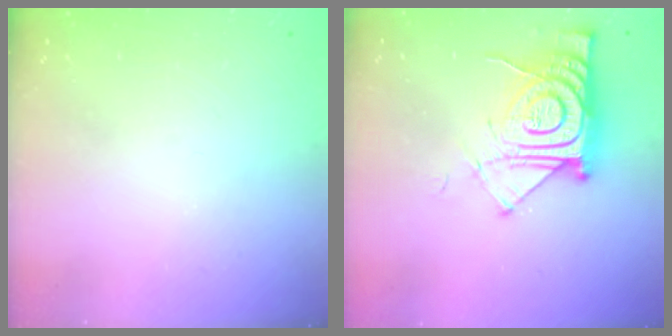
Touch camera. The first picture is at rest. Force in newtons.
{"total": 15.5, "press": 15.4, "slide": 1.2}